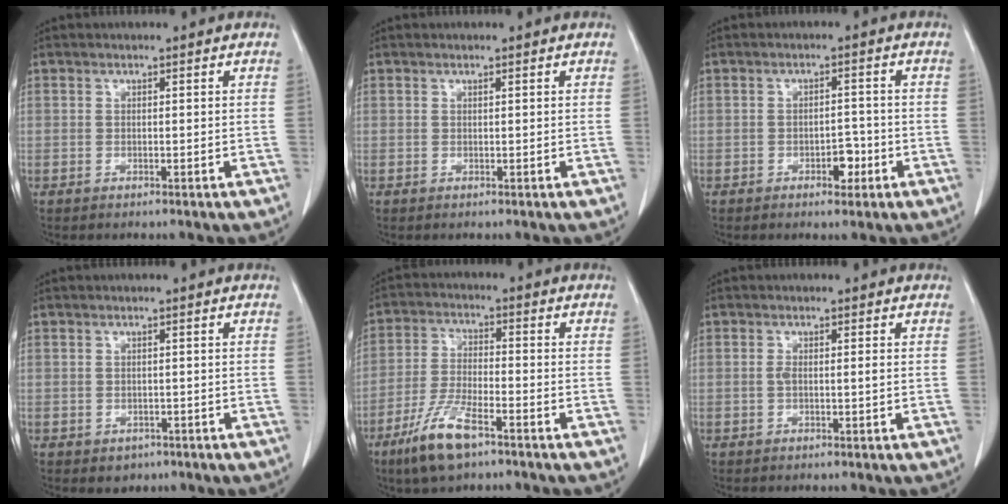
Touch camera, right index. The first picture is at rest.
{"total": 0.0}
{"total": 3.1, "force": [-1.5, 1.5, 2.2], "torque": [-0.028, 0.006, -0.018]}
{"total": 2.1, "force": [-1.1, 1.6, 0.6], "torque": [-0.006, 0.004, -0.007]}
{"total": 9.3, "force": [-5.9, 2.1, 6.8], "torque": [-0.142, -0.016, -0.110]}
{"total": 1.4, "force": [-0.2, 0.1, 1.4], "torque": [-0.027, 0.000, -0.002]}